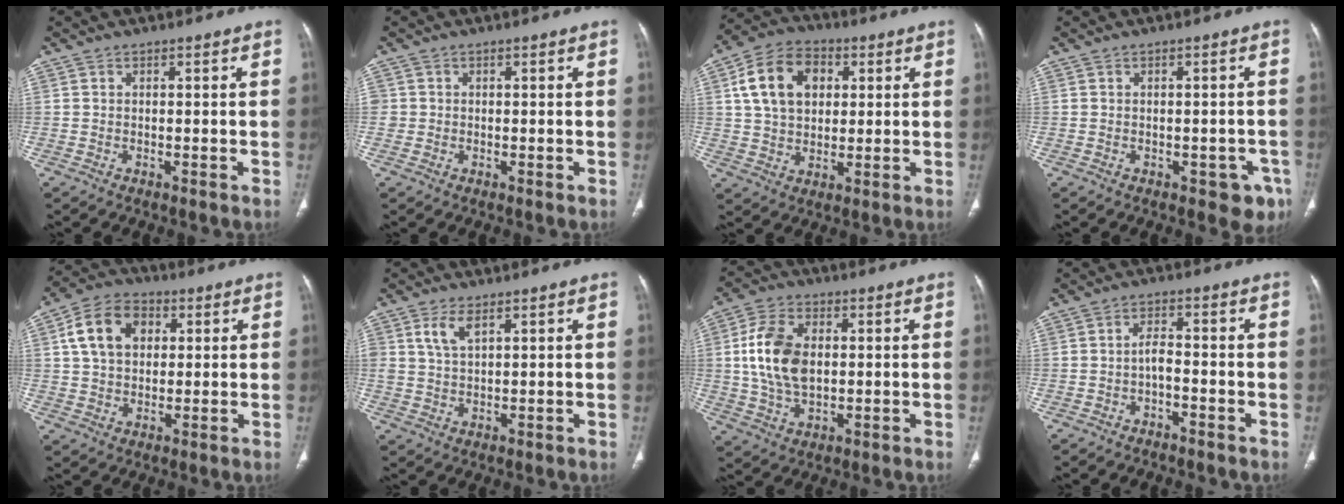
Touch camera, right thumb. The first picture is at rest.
{"total": 1.6, "force": [0.0, 1.6, 0.1], "torque": [0.009, 0.006, -0.001]}
{"total": 13.6, "force": [3.5, 9.8, 8.7], "torque": [-0.130, 0.008, 0.057]}
{"total": 5.0, "force": [-2.5, 3.0, 3.2], "torque": [-0.012, 0.009, -0.026]}
{"total": 11.3, "force": [3.0, 8.3, 7.1], "torque": [-0.107, 0.009, 0.045]}
{"total": 4.3, "force": [2.2, 2.1, 3.0], "torque": [-0.058, -0.007, 0.049]}
{"total": 12.3, "force": [1.2, 7.9, 9.3], "torque": [-0.173, 0.002, 0.026]}
{"total": 2.8, "force": [-1.5, 1.4, 1.8], "torque": [-0.028, 0.023, -0.028]}